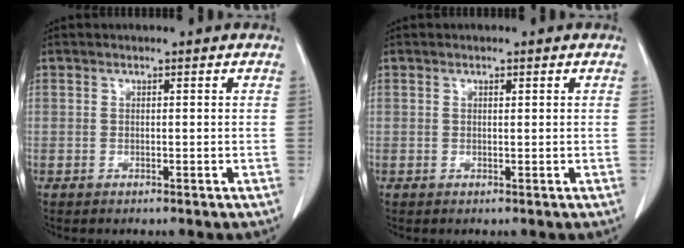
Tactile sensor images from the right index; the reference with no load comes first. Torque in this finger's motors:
{"motor_torque": [-0.07, 0.06, -0.08, -0.01]}